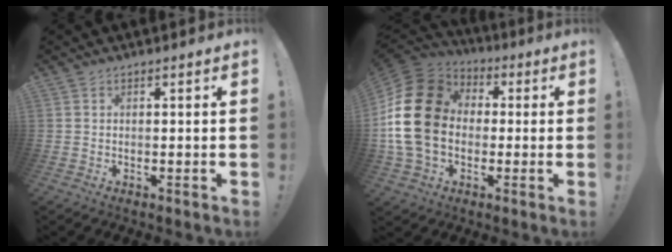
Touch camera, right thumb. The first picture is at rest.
{"total": 22.1, "force": [0.5, 16.8, 14.4], "torque": [-0.277, 0.016, 0.017]}